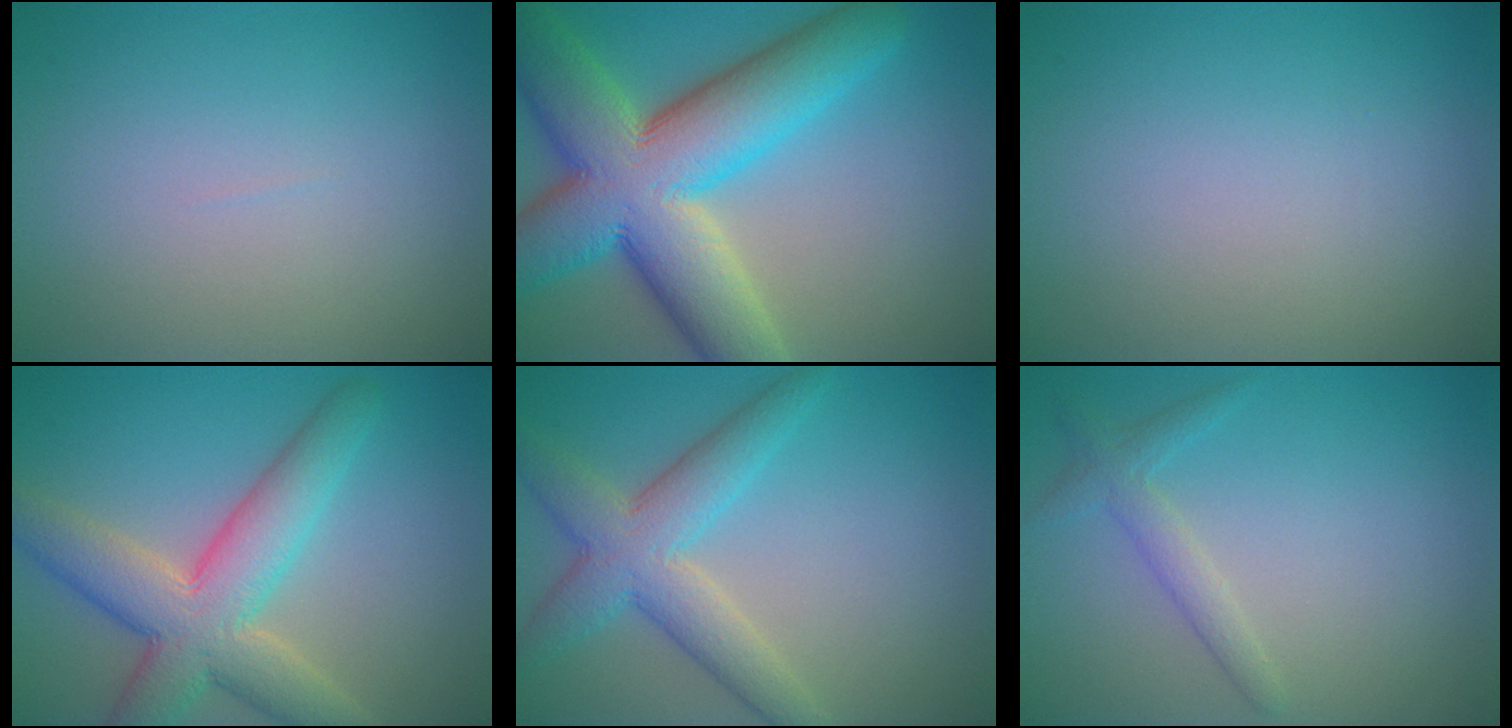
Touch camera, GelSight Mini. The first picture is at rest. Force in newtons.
{"total": 14.0, "press": 14.0, "slide": 0.9}
{"total": 0.0}
{"total": 7.7, "press": 7.6, "slide": 0.6}
{"total": 5.6, "press": 5.6, "slide": 0.1}
{"total": 1.9, "press": 1.9, "slide": 0.1}